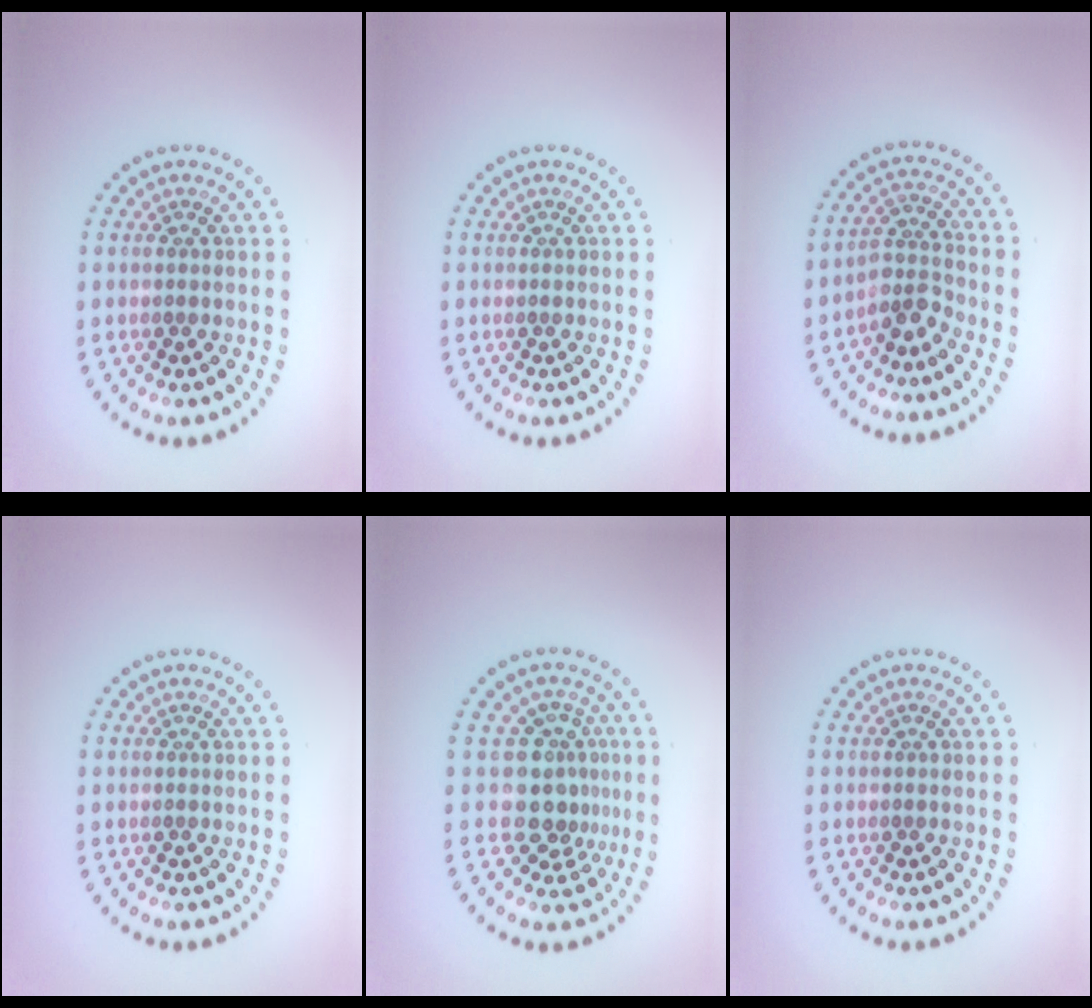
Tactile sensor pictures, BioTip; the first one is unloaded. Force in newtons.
{"total": 0.0}
{"total": 2.7, "press": 2.0, "slide": 1.8}
{"total": 0.0}
{"total": 3.8, "press": 2.9, "slide": 2.6}
{"total": 0.0}